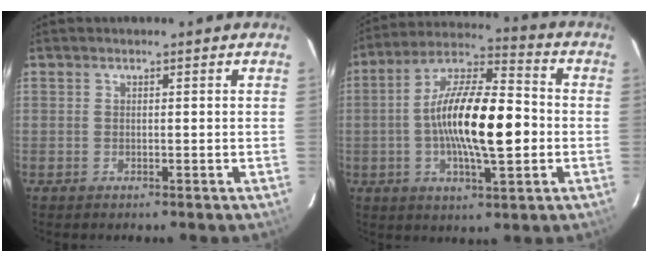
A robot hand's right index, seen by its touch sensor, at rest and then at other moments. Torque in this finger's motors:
{"motor_torque": [1.06, 0.06, 1.05, 0.21]}